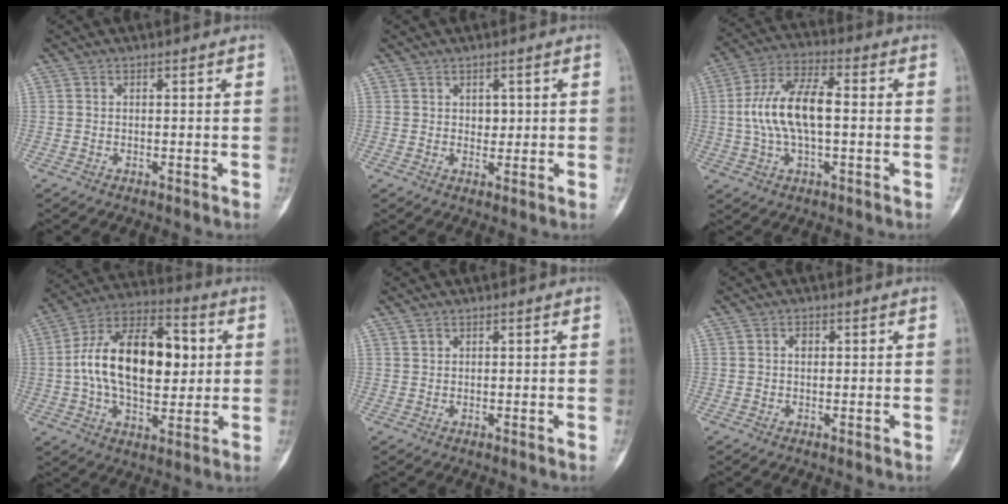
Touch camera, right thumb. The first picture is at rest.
{"total": 2.1, "force": [0.7, 1.6, 1.2], "torque": [-0.005, -0.003, 0.012]}
{"total": 13.1, "force": [0.1, 5.9, 11.7], "torque": [-0.233, 0.027, -0.002]}
{"total": 21.9, "force": [2.0, 12.4, 17.9], "torque": [-0.280, 0.021, 0.029]}
{"total": 0.9, "force": [0.6, 0.6, 0.2], "torque": [0.002, -0.001, 0.011]}
{"total": 1.5, "force": [0.3, 1.1, 0.9], "torque": [-0.007, 0.002, 0.002]}